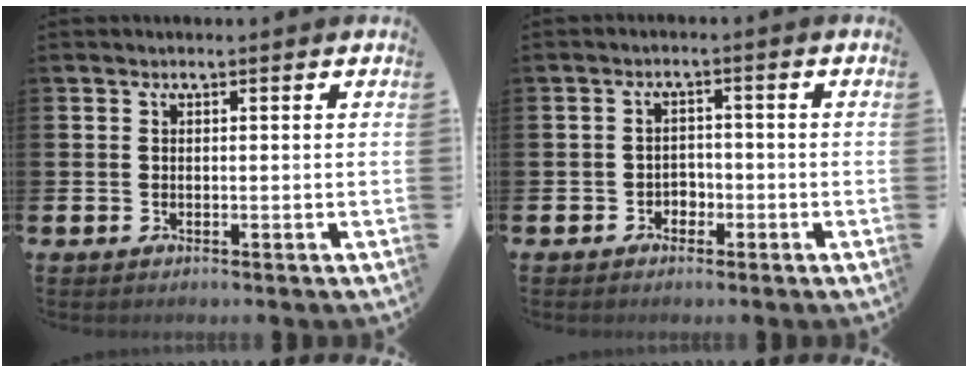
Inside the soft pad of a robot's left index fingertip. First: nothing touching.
{"total": 2.0, "force": [-1.3, 1.5, 0.3], "torque": [-0.006, 0.001, -0.032]}